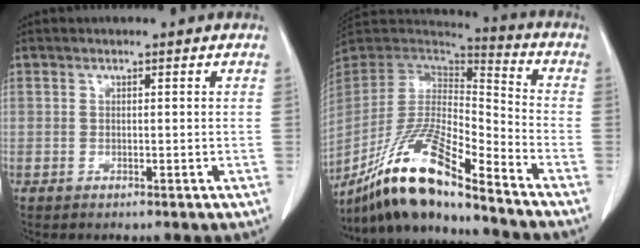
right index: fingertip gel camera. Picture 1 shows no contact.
{"total": 17.9, "force": [-13.8, 1.5, 11.3], "torque": [-0.228, -0.010, -0.260]}